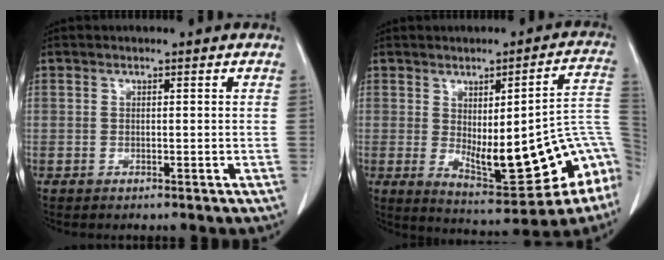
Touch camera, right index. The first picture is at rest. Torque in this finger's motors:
{"motor_torque": [1.15, -0.55, 0.26, 0.13]}